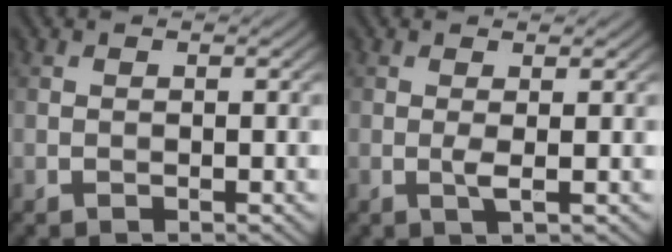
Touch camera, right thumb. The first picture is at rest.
{"total": 1.4, "force": [0.3, 0.1, 1.4], "torque": [-0.033, 0.000, 0.004]}